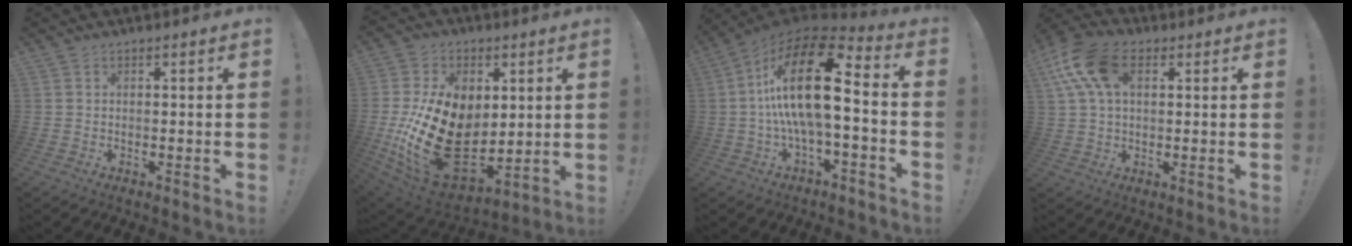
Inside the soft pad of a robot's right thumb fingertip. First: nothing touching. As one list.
[{"total": 27.5, "force": [-0.5, 18.8, 20.1], "torque": [-0.384, -0.011, 0.018]}, {"total": 22.6, "force": [1.4, 8.7, 20.9], "torque": [-0.377, -0.005, 0.020]}, {"total": 15.1, "force": [5.1, 9.1, 10.9], "torque": [-0.209, -0.003, 0.099]}]